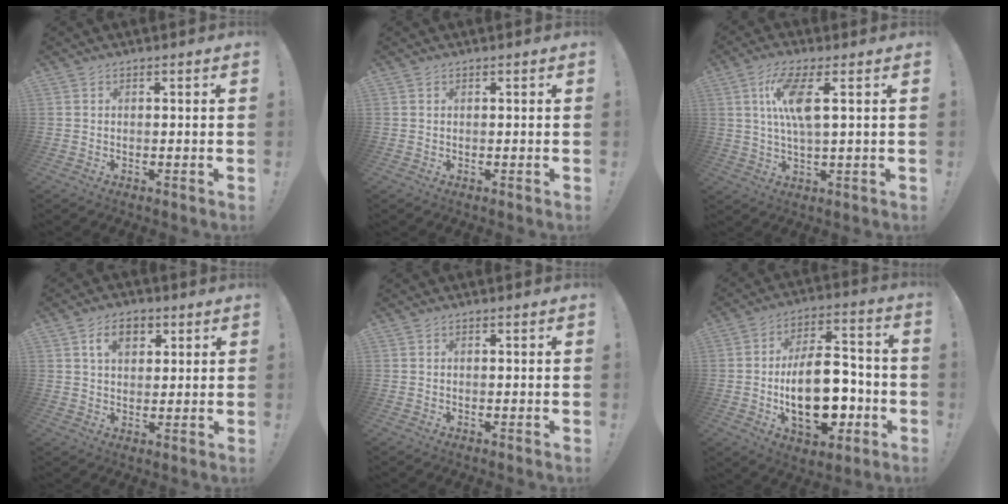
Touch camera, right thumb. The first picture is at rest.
{"total": 0.0}
{"total": 10.4, "force": [3.1, 2.4, 9.6], "torque": [-0.186, 0.001, 0.050]}
{"total": 7.6, "force": [3.2, 5.0, 4.7], "torque": [-0.068, 0.003, 0.055]}
{"total": 0.0}
{"total": 21.6, "force": [-5.0, 11.8, 17.4], "torque": [-0.290, 0.027, -0.074]}